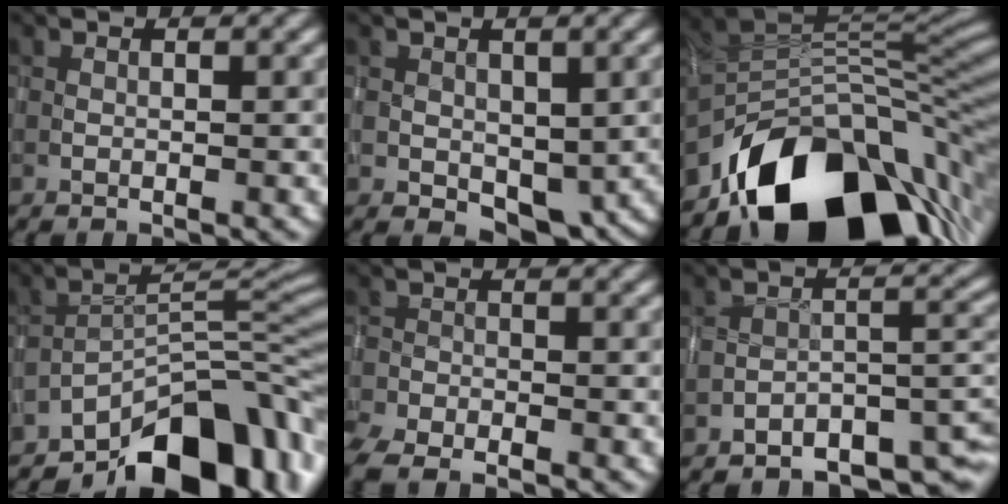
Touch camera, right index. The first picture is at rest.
{"total": 3.6, "force": [-0.2, 2.7, 2.4], "torque": [-0.036, -0.012, 0.002]}
{"total": 14.3, "force": [-8.0, 7.9, 8.8], "torque": [-0.131, 0.006, -0.127]}
{"total": 11.7, "force": [-8.5, 4.2, 6.8], "torque": [-0.069, 0.011, -0.152]}
{"total": 5.0, "force": [-4.1, 1.9, 2.1], "torque": [-0.038, -0.019, -0.072]}
{"total": 6.2, "force": [-5.2, 2.4, 2.5], "torque": [-0.014, -0.015, -0.081]}